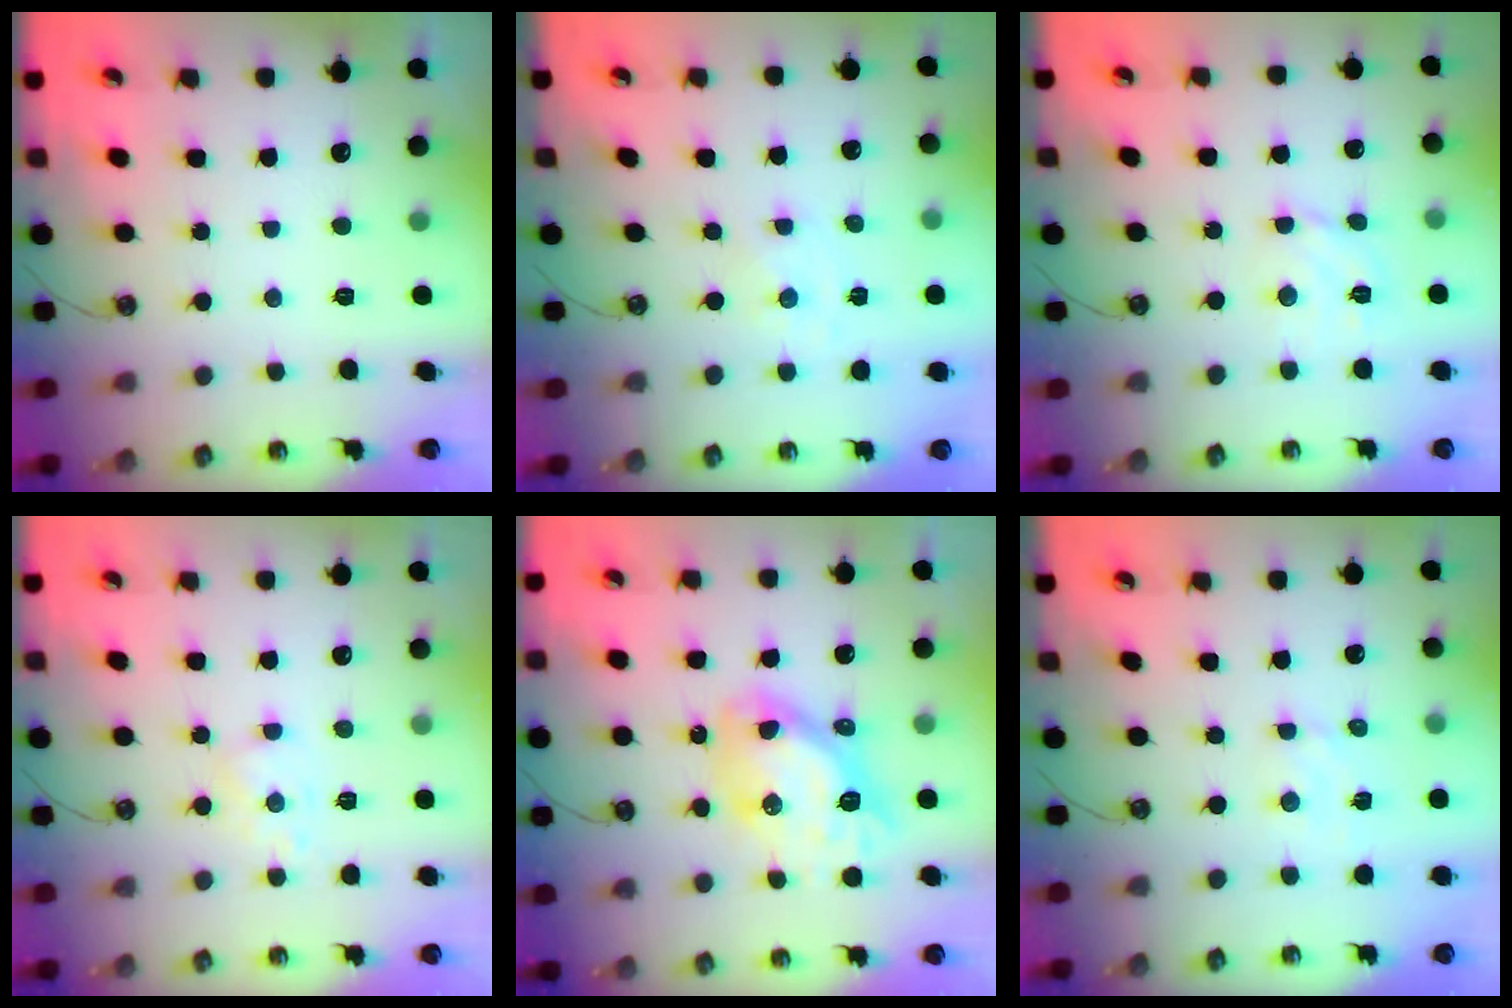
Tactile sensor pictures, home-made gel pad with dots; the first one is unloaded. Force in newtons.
{"total": 0.0}
{"total": 7.2, "press": 7.1, "slide": 0.8}
{"total": 6.6, "press": 6.5, "slide": 1.3}
{"total": 14.3, "press": 14.2, "slide": 1.4}
{"total": 2.7, "press": 2.7, "slide": 0.4}